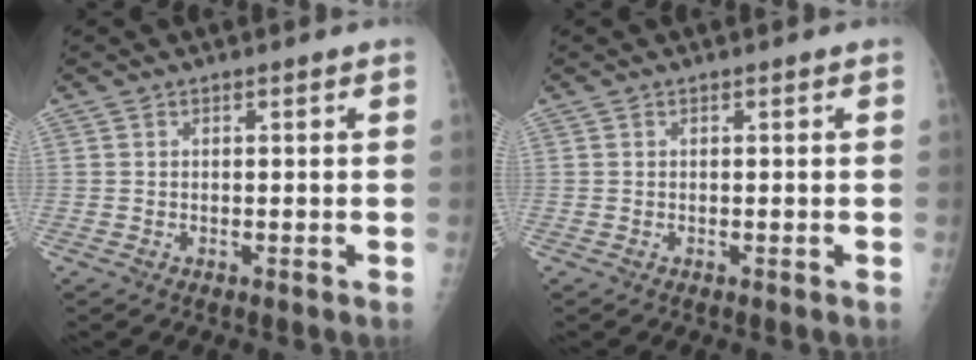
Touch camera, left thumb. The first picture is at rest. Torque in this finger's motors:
{"motor_torque": [0.01, 0.01, 0.01, -0.01, 0.00]}